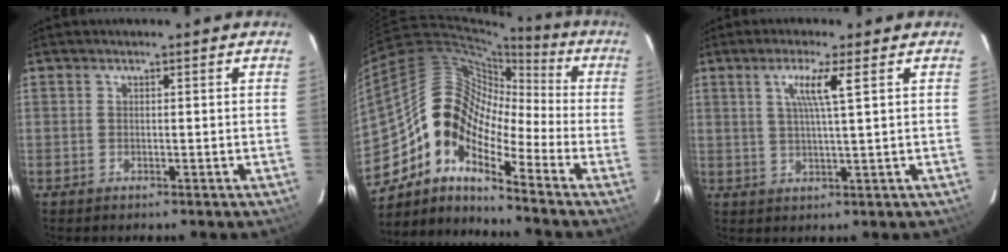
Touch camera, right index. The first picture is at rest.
{"total": 14.1, "force": [-6.6, 7.8, 9.8], "torque": [-0.163, 0.013, -0.145]}
{"total": 5.1, "force": [2.1, -0.6, 4.6], "torque": [-0.085, 0.000, 0.037]}